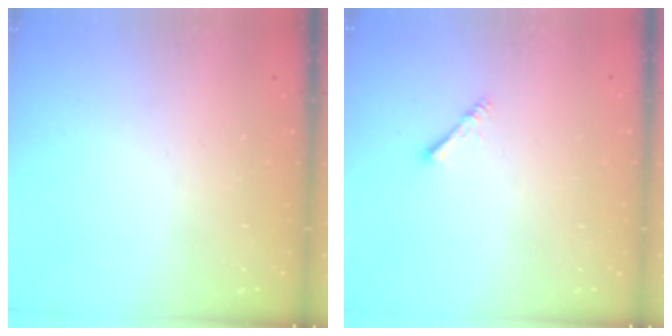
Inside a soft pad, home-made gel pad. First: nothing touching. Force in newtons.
{"total": 1.4, "press": 1.3, "slide": 0.3}